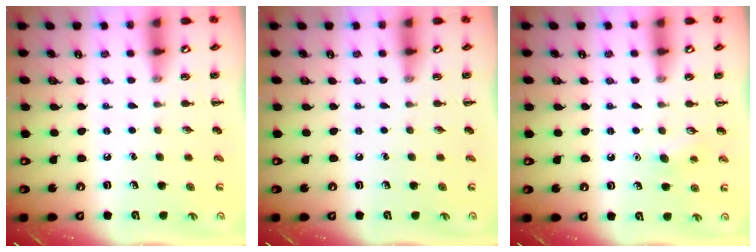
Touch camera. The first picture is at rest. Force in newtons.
{"total": 0.0}
{"total": 6.4, "press": 6.1, "slide": 1.9}